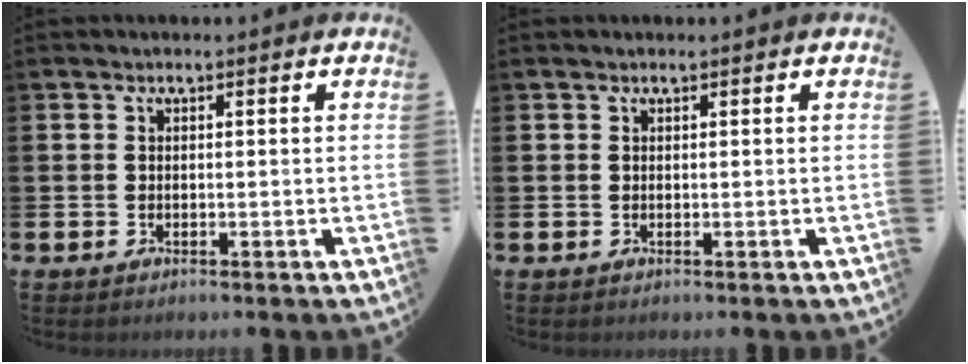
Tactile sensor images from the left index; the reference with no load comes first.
{"total": 0.0}